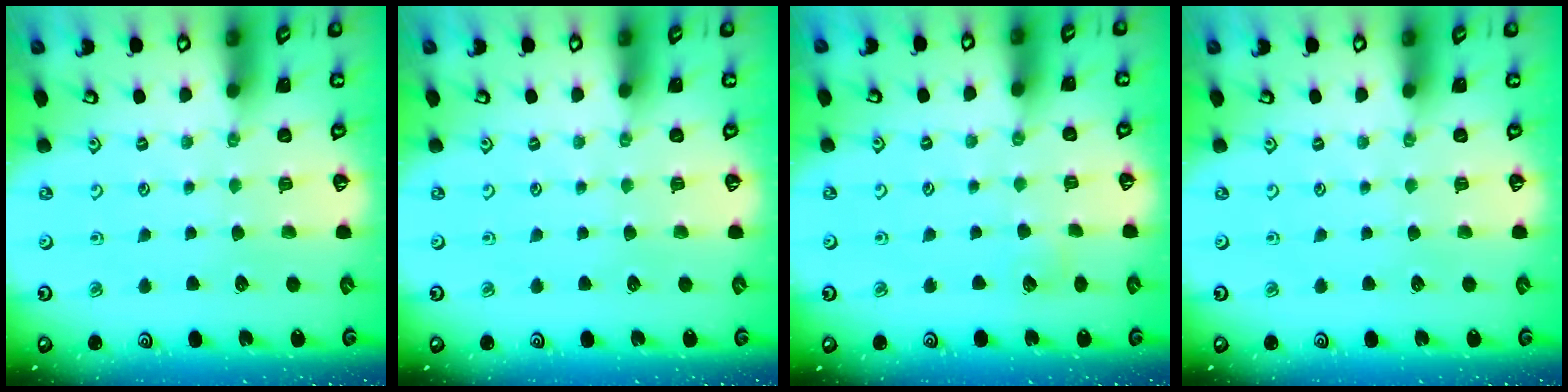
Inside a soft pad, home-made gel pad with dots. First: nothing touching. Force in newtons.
{"total": 0.0}
{"total": 3.9, "press": 3.8, "slide": 0.5}
{"total": 0.0}